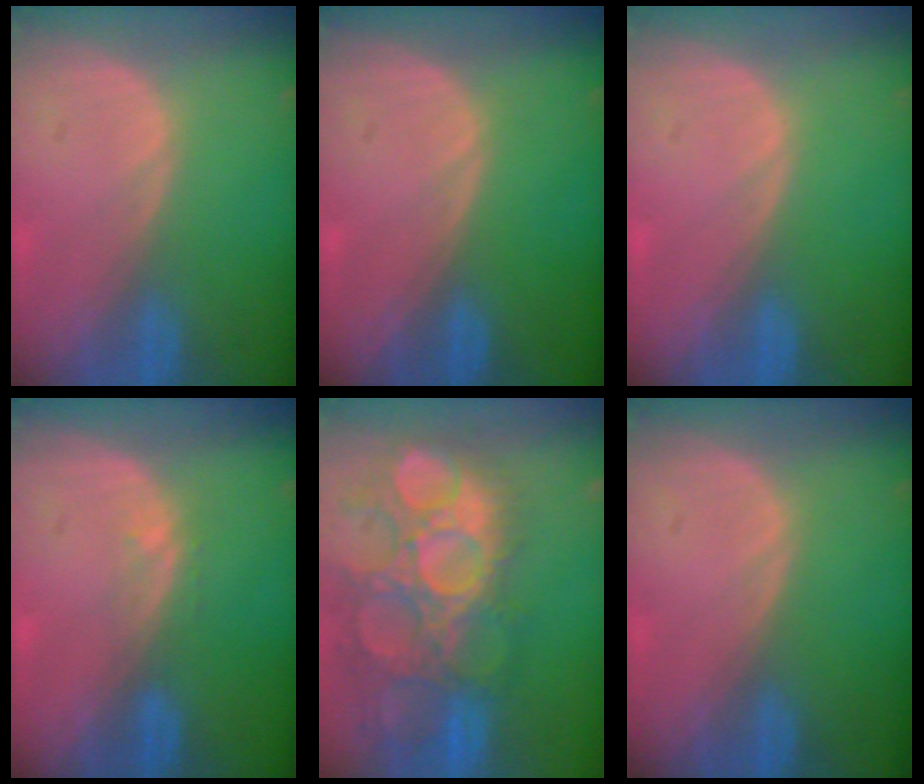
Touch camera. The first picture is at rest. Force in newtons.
{"total": 0.0}
{"total": 0.0}
{"total": 1.0, "press": 1.0, "slide": 0.2}
{"total": 14.8, "press": 12.7, "slide": 7.6}
{"total": 0.0}